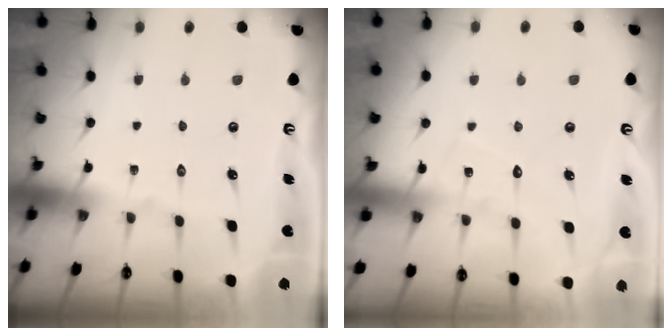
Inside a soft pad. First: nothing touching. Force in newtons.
{"total": 5.7, "press": 5.7, "slide": 0.3}